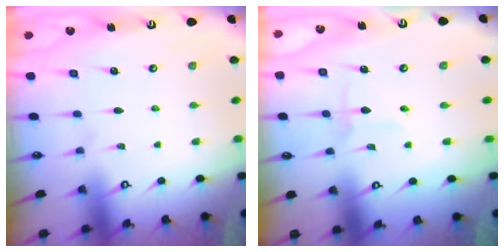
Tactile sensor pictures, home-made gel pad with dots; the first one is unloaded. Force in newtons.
{"total": 2.7, "press": 2.7, "slide": 0.3}